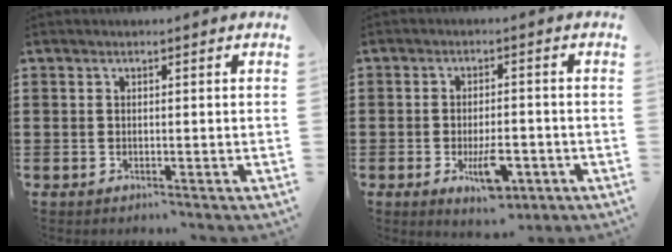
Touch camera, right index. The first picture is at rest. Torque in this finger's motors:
{"motor_torque": [0.66, -0.52, 0.18, 0.10]}